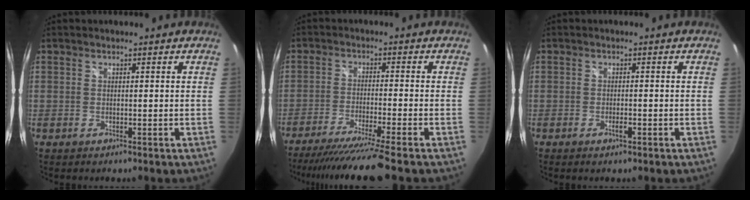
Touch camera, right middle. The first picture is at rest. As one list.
[{"total": 13.0, "force": [-11.1, -1.9, 6.6], "torque": [-0.131, -0.028, -0.184]}, {"total": 1.5, "force": [-0.9, 0.4, 1.2], "torque": [-0.023, -0.001, -0.016]}]